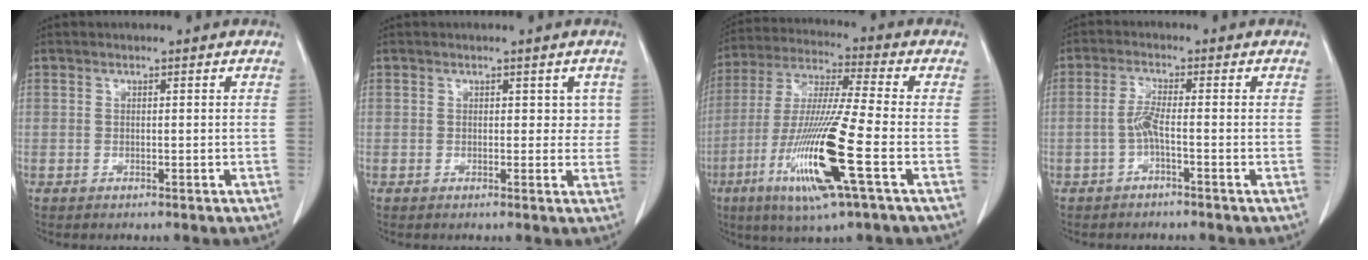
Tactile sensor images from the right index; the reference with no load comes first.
{"total": 2.4, "force": [0.7, 1.7, 1.5], "torque": [-0.003, 0.004, 0.007]}
{"total": 16.8, "force": [-5.9, 0.0, 15.7], "torque": [-0.327, -0.027, -0.113]}
{"total": 2.8, "force": [-1.0, -0.1, 2.6], "torque": [-0.054, 0.003, -0.021]}